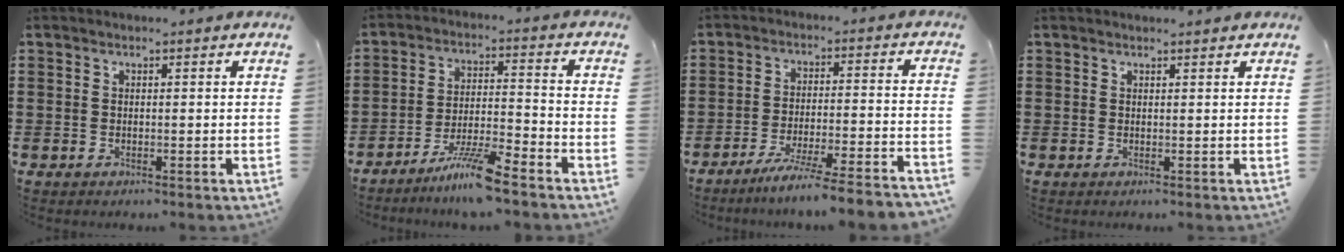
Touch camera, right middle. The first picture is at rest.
{"total": 7.4, "force": [-6.0, 0.3, 4.3], "torque": [-0.095, -0.008, -0.114]}
{"total": 7.2, "force": [-6.4, -1.2, 3.2], "torque": [-0.056, -0.015, -0.125]}
{"total": 0.5, "force": [0.5, 0.0, 0.1], "torque": [-0.004, -0.001, 0.010]}